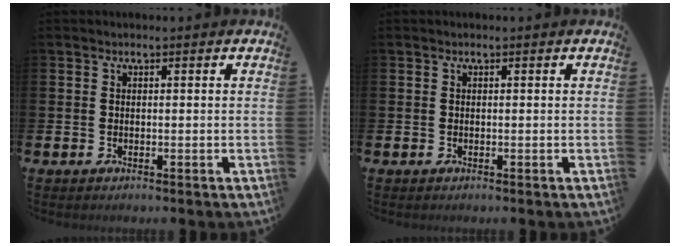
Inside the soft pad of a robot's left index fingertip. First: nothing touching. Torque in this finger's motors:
{"motor_torque": [-0.03, -0.04, 0.04, 0.01]}